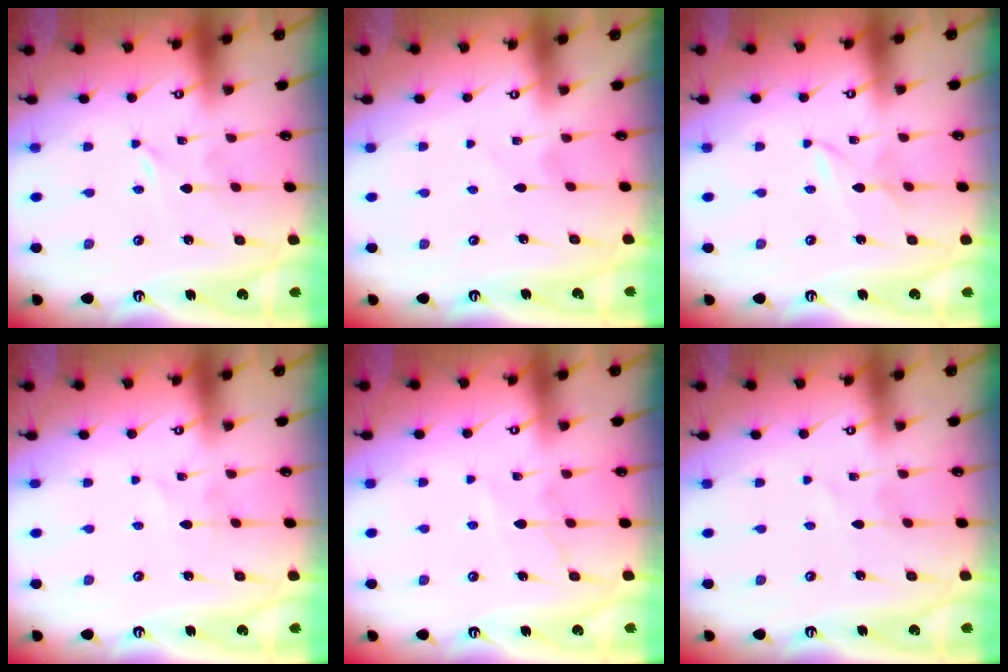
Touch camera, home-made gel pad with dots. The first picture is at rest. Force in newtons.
{"total": 1.7, "press": 1.7, "slide": 0.3}
{"total": 1.6, "press": 1.6, "slide": 0.0}
{"total": 1.9, "press": 1.9, "slide": 0.2}
{"total": 7.2, "press": 7.1, "slide": 0.7}
{"total": 1.2, "press": 1.2, "slide": 0.2}